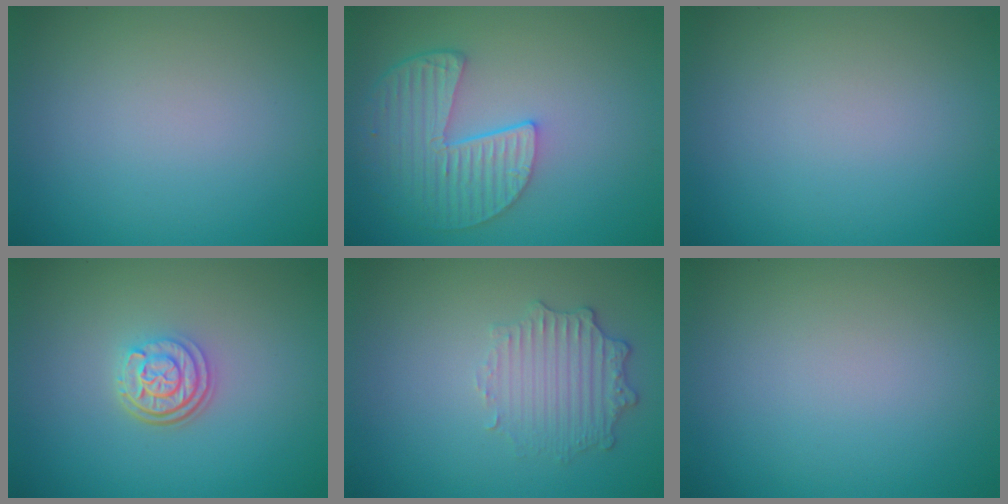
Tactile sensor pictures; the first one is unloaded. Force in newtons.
{"total": 5.3, "press": 4.2, "slide": 3.2}
{"total": 0.0}
{"total": 3.2, "press": 2.5, "slide": 2.1}
{"total": 2.5, "press": 2.3, "slide": 1.0}
{"total": 0.0}